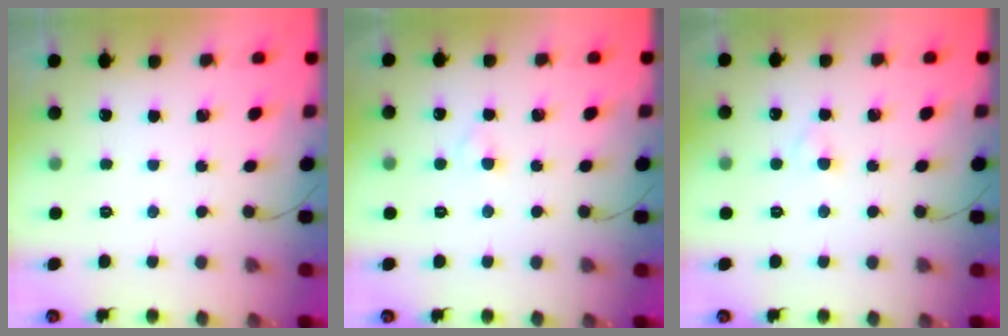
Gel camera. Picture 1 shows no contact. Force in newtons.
{"total": 1.8, "press": 1.6, "slide": 0.9}
{"total": 1.8, "press": 1.6, "slide": 0.9}